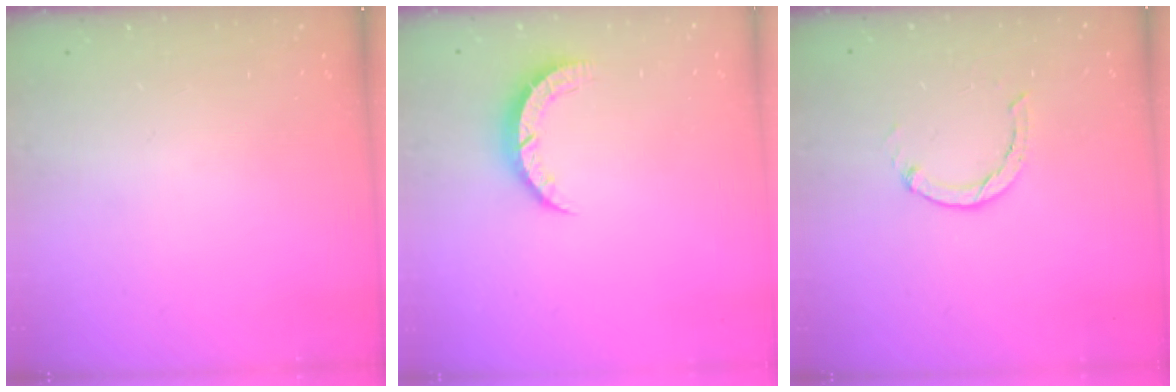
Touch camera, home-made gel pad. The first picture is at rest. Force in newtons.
{"total": 4.4, "press": 4.4, "slide": 0.5}
{"total": 0.0}